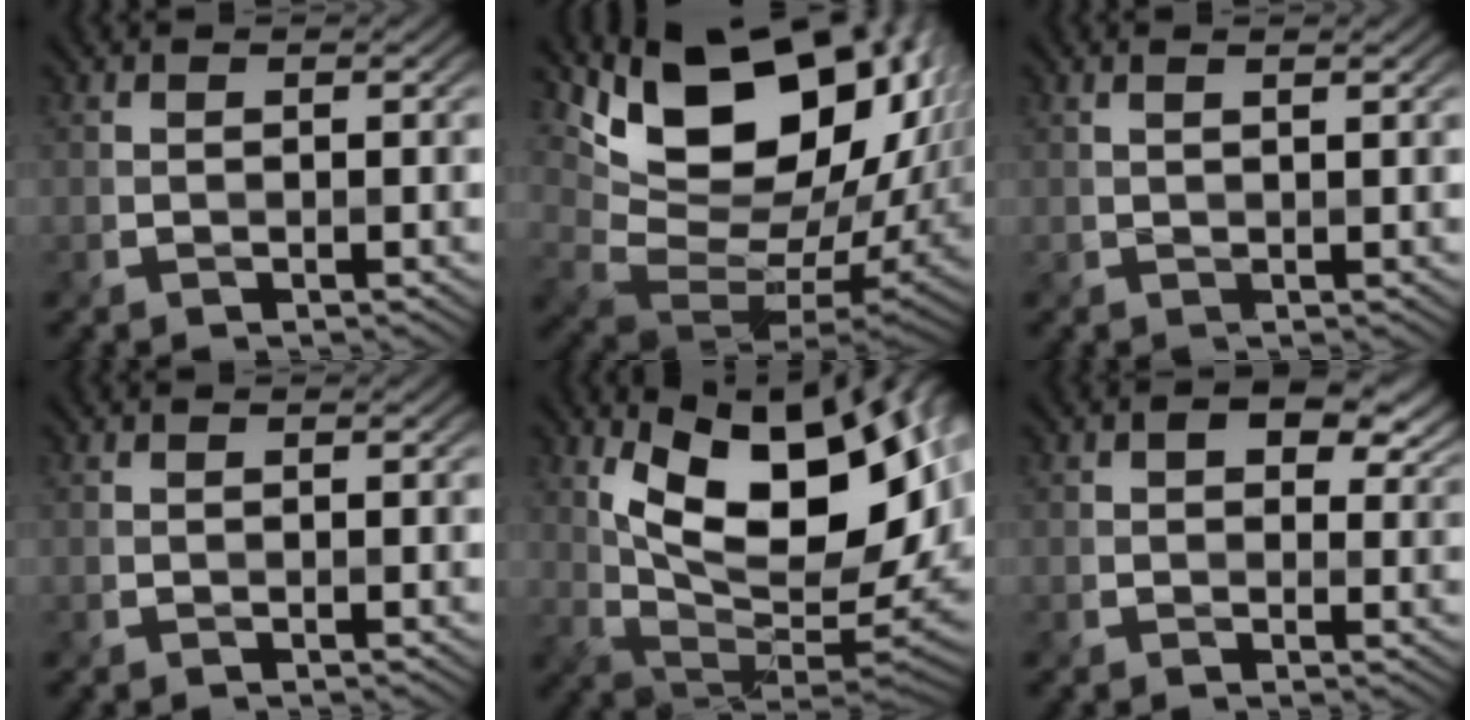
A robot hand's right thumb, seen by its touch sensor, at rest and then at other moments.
{"total": 17.8, "force": [6.5, 10.3, 13.0], "torque": [-0.216, 0.003, 0.134]}
{"total": 1.1, "force": [0.9, -0.1, 0.6], "torque": [-0.009, 0.003, 0.013]}
{"total": 0.0}
{"total": 16.9, "force": [5.2, 7.8, 14.0], "torque": [-0.216, 0.004, 0.092]}
{"total": 6.9, "force": [2.8, 4.2, 4.7], "torque": [-0.057, 0.000, 0.040]}